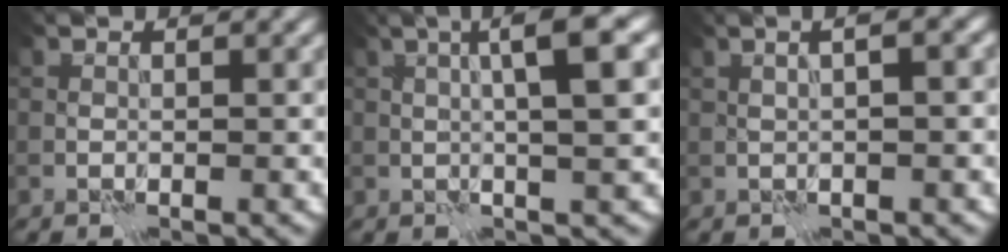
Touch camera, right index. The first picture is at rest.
{"total": 5.7, "force": [1.7, 0.9, 5.4], "torque": [-0.077, 0.017, 0.027]}
{"total": 4.5, "force": [1.7, 1.9, 3.7], "torque": [-0.029, 0.028, 0.000]}